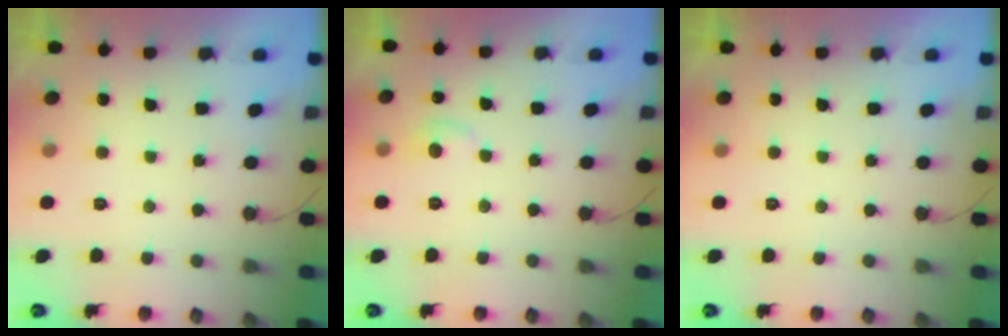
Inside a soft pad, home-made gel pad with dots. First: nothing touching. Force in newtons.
{"total": 5.4, "press": 5.4, "slide": 0.7}
{"total": 0.0}